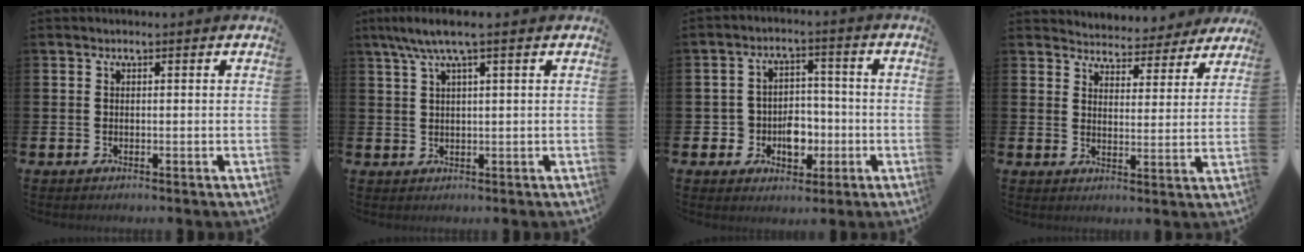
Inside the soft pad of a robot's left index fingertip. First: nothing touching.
{"total": 4.3, "force": [2.7, 0.4, 3.3], "torque": [-0.070, 0.000, 0.049]}
{"total": 5.4, "force": [-1.6, 4.7, 2.2], "torque": [-0.040, 0.008, -0.033]}
{"total": 4.9, "force": [4.8, 1.0, -0.3], "torque": [-0.007, -0.043, 0.080]}